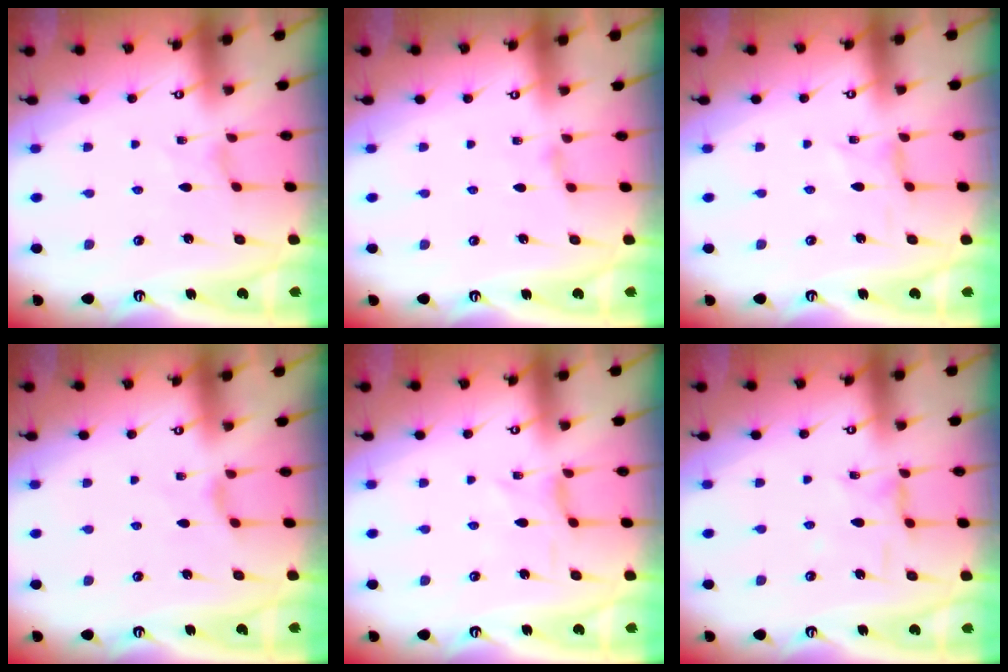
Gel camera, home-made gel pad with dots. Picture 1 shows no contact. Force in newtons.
{"total": 1.6, "press": 1.6, "slide": 0.3}
{"total": 0.0}
{"total": 2.7, "press": 2.6, "slide": 0.6}
{"total": 0.0}
{"total": 2.8, "press": 2.8, "slide": 0.3}